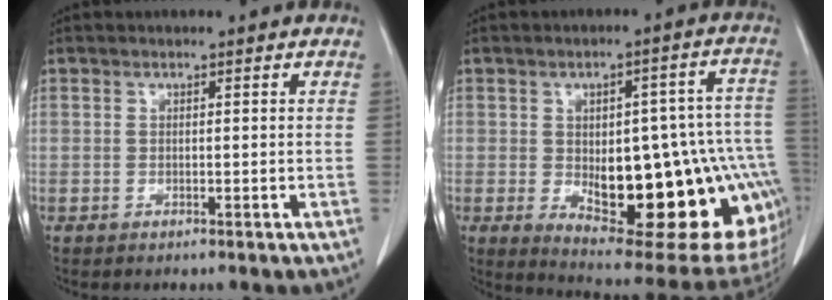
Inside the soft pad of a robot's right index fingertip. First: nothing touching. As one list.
[{"total": 26.3, "force": [-5.5, 8.6, 24.2], "torque": [-0.246, 0.013, -0.047]}]